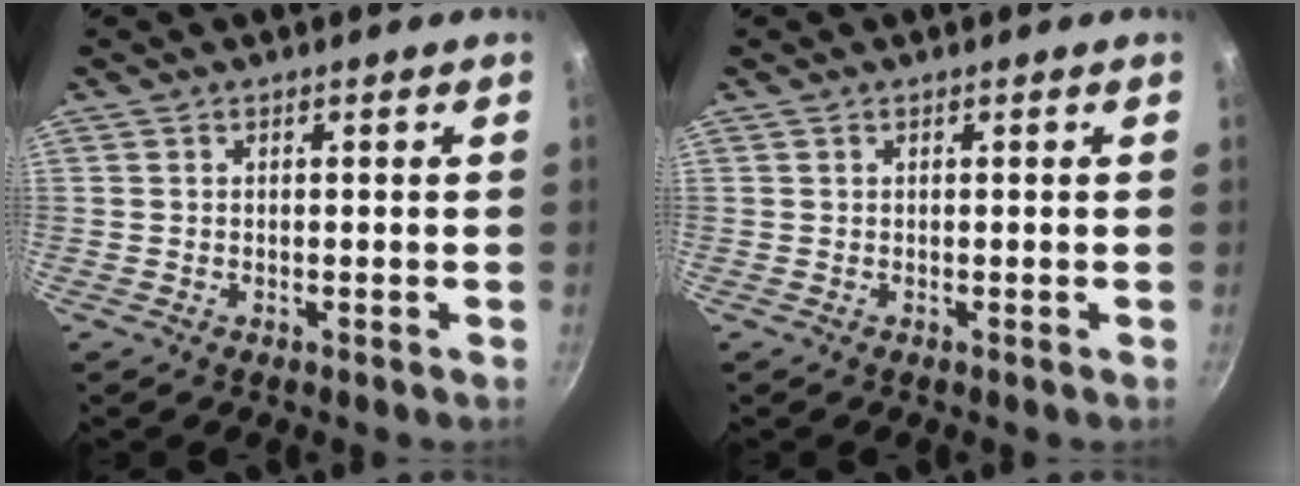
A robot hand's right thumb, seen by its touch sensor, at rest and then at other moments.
{"total": 0.0}